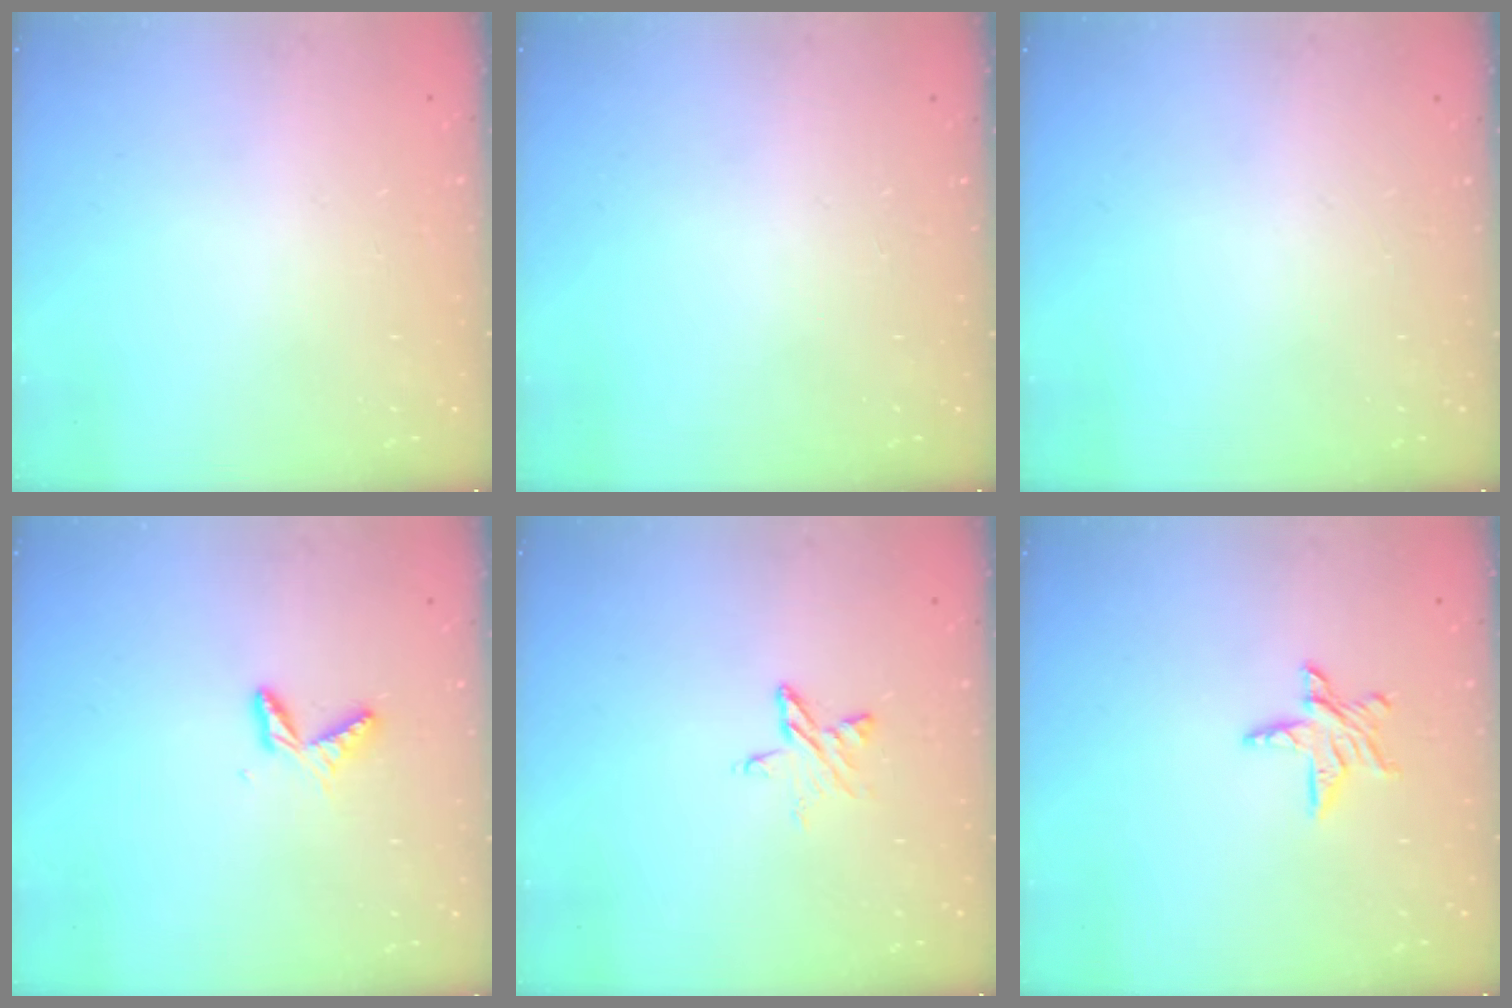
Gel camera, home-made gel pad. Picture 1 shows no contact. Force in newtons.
{"total": 0.0}
{"total": 0.0}
{"total": 5.2, "press": 5.1, "slide": 0.5}
{"total": 5.6, "press": 5.6, "slide": 0.6}
{"total": 7.0, "press": 7.0, "slide": 0.2}